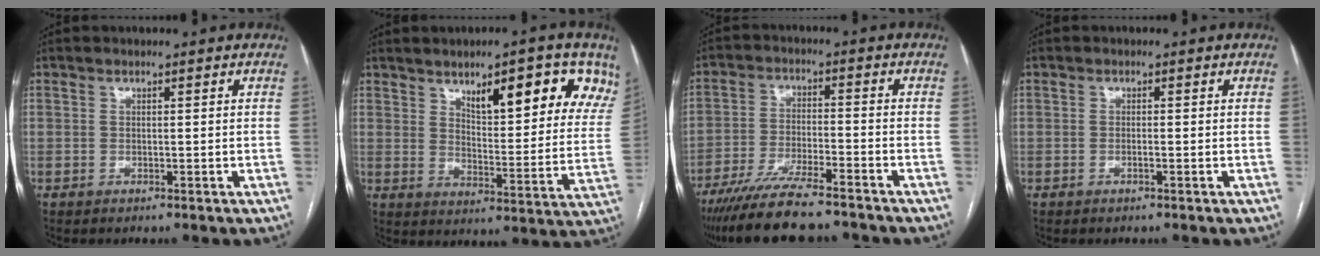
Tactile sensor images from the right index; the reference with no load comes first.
{"total": 17.0, "force": [10.3, 4.4, 12.8], "torque": [-0.166, -0.007, 0.138]}
{"total": 13.2, "force": [-11.0, 1.7, 7.0], "torque": [-0.122, -0.026, -0.183]}
{"total": 0.7, "force": [-0.3, 0.0, 0.7], "torque": [-0.014, 0.000, -0.006]}